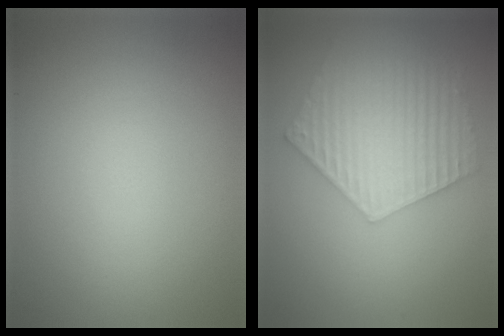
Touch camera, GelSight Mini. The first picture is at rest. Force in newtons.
{"total": 6.2, "press": 4.5, "slide": 4.2}